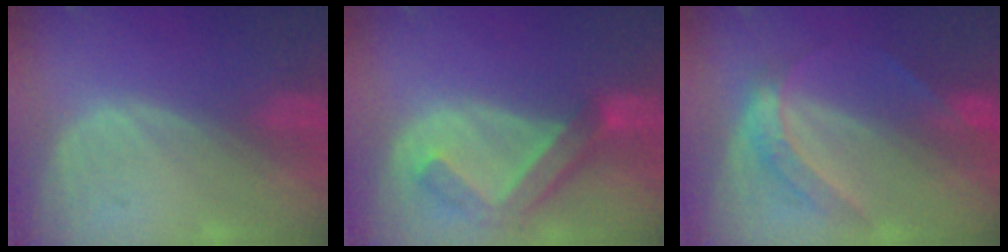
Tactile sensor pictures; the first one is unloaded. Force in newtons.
{"total": 6.3, "press": 5.9, "slide": 2.2}
{"total": 6.3, "press": 5.2, "slide": 3.4}